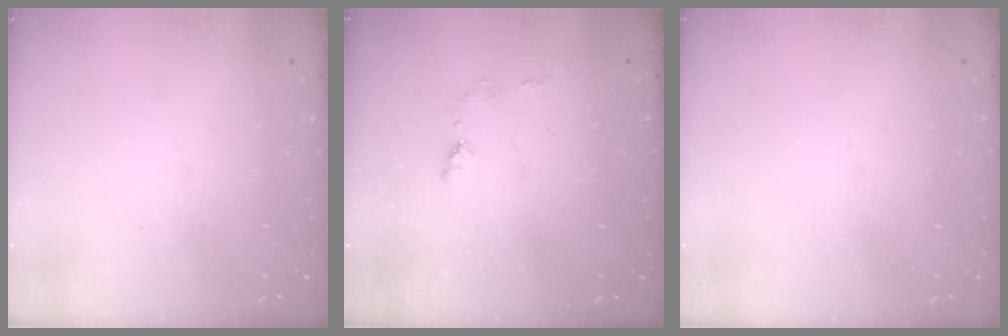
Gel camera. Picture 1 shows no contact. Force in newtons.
{"total": 4.3, "press": 4.2, "slide": 0.5}
{"total": 0.0}